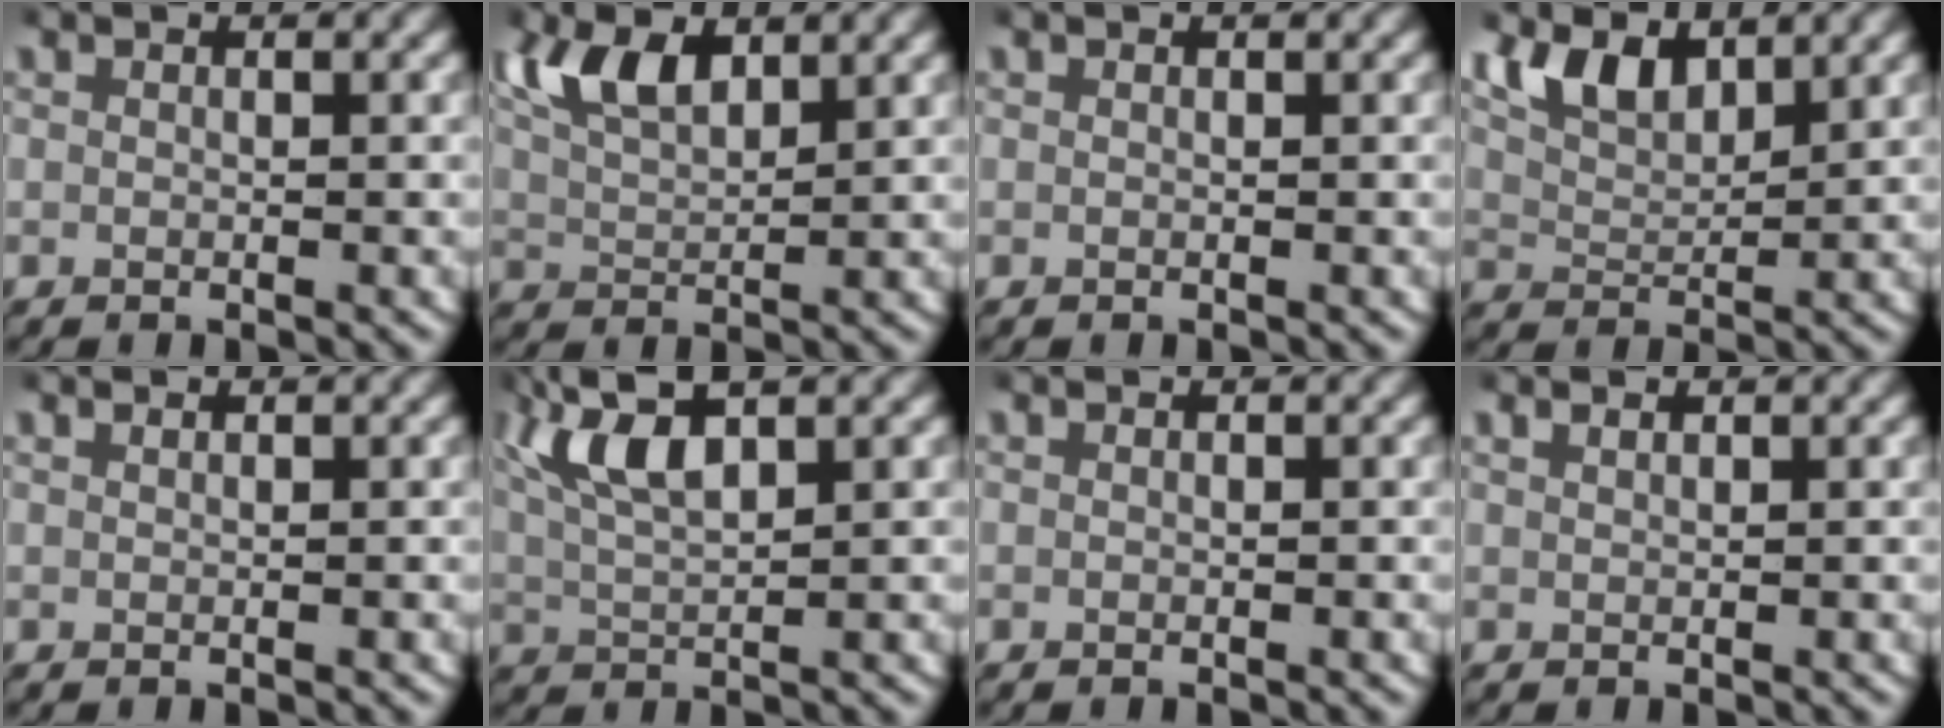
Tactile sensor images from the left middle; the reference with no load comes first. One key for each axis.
{"total": 5.6, "fx": 2.7, "fy": 3.3, "fz": 3.7, "tx": -0.095, "ty": -0.010, "tz": 0.052}
{"total": 0.0}
{"total": 5.7, "fx": 3.4, "fy": 3.4, "fz": 3.1, "tx": -0.072, "ty": 0.004, "tz": 0.057}
{"total": 0.5, "fx": 0.4, "fy": 0.2, "fz": 0.2, "tx": 0.000, "ty": 0.001, "tz": 0.008}
{"total": 5.8, "fx": 2.3, "fy": 2.4, "fz": 4.7, "tx": -0.111, "ty": -0.001, "tz": 0.044}
{"total": 0.0}
{"total": 0.8, "fx": 0.7, "fy": 0.3, "fz": 0.3, "tx": -0.003, "ty": 0.001, "tz": 0.015}